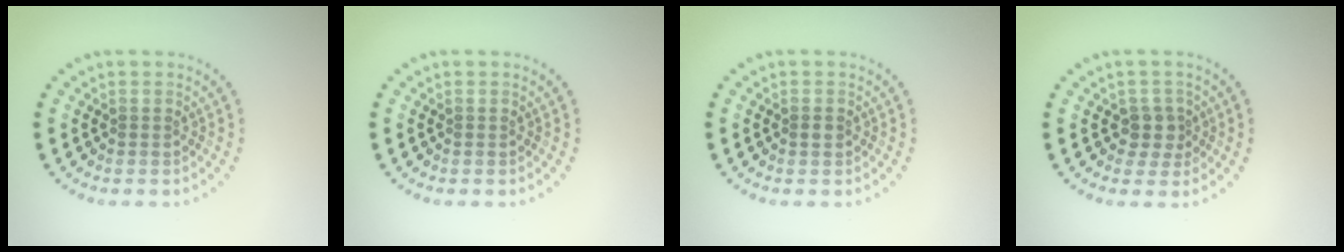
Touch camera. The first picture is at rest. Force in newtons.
{"total": 0.0}
{"total": 0.8, "press": 0.8, "slide": 0.1}
{"total": 1.9, "press": 1.6, "slide": 1.1}